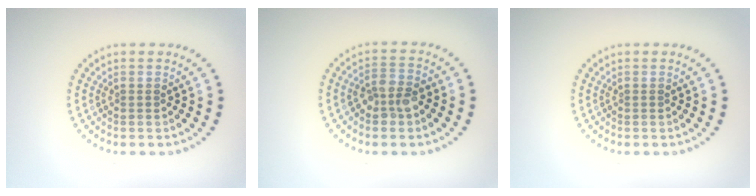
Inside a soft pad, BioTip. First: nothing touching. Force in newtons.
{"total": 2.7, "press": 2.4, "slide": 1.2}
{"total": 0.0}